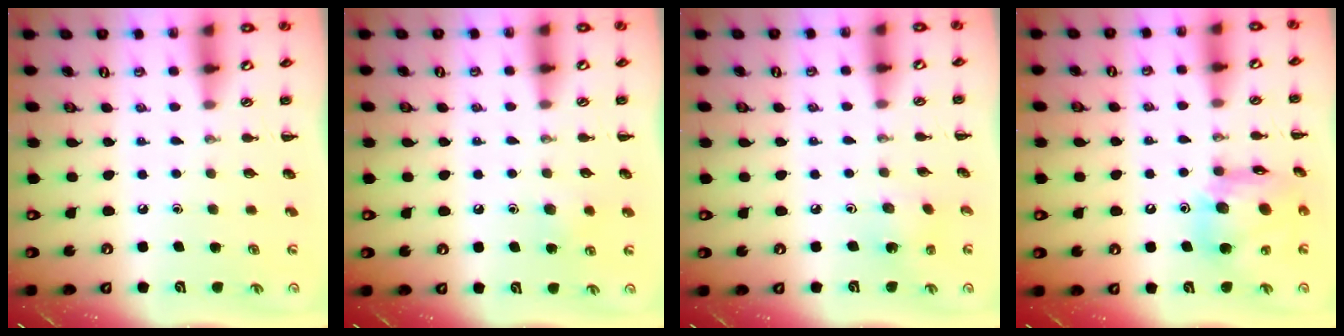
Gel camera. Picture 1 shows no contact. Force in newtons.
{"total": 4.9, "press": 4.6, "slide": 1.5}
{"total": 2.1, "press": 1.9, "slide": 0.7}
{"total": 15.5, "press": 15.3, "slide": 2.3}